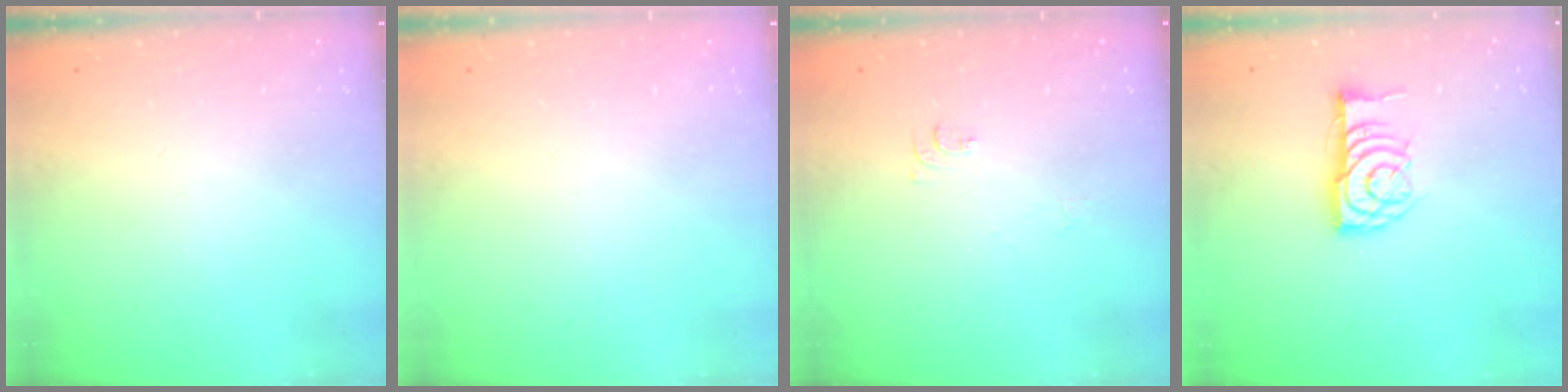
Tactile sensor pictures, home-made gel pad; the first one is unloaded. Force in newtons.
{"total": 1.5, "press": 1.5, "slide": 0.1}
{"total": 5.7, "press": 5.6, "slide": 0.7}
{"total": 12.2, "press": 12.2, "slide": 0.8}